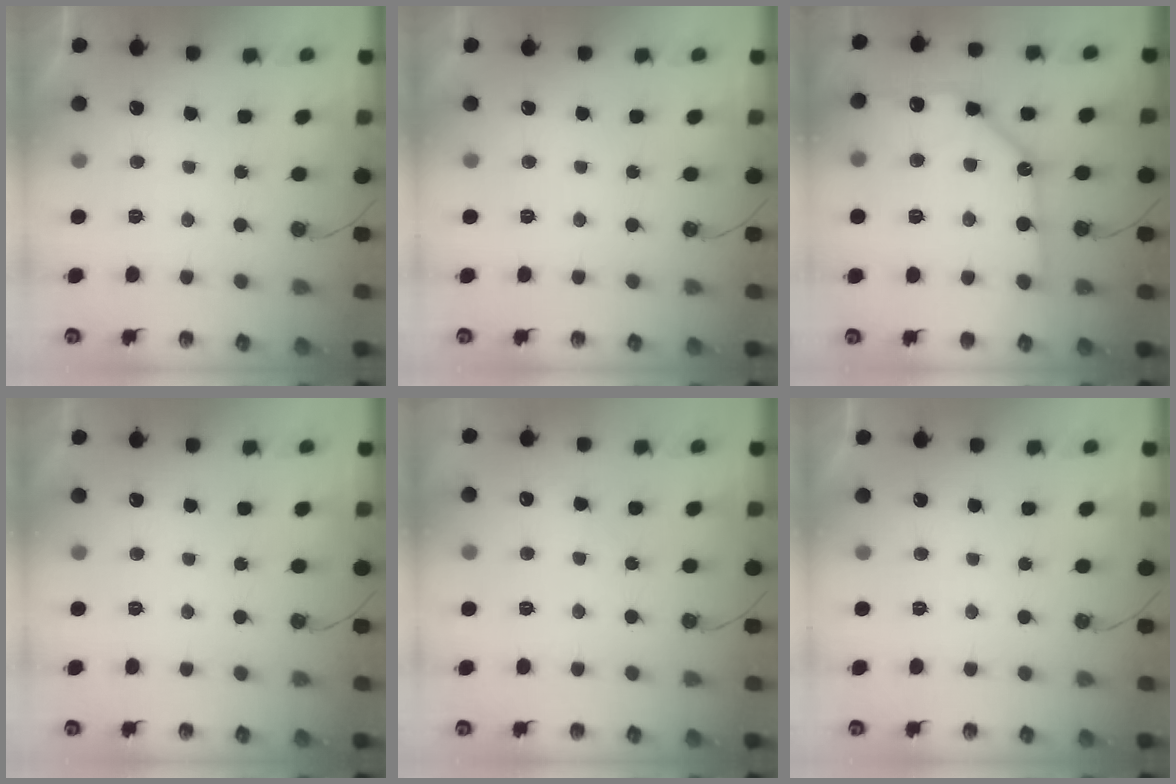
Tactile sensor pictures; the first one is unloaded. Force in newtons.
{"total": 0.0}
{"total": 18.6, "press": 18.5, "slide": 2.3}
{"total": 0.0}
{"total": 3.8, "press": 3.8, "slide": 0.3}
{"total": 0.0}